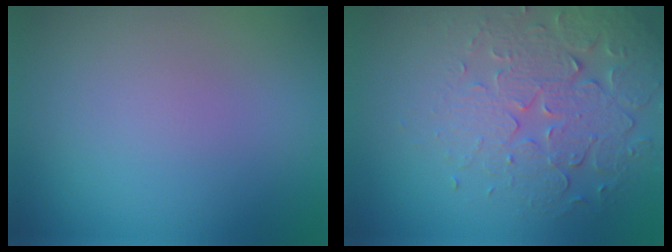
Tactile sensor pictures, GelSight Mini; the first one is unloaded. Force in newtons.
{"total": 5.1, "press": 4.5, "slide": 2.5}